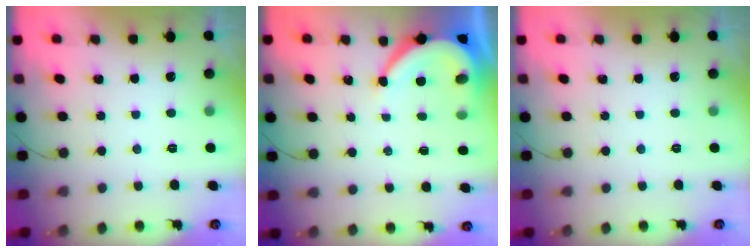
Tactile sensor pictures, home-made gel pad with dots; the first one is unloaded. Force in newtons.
{"total": 7.7, "press": 7.7, "slide": 0.8}
{"total": 0.0}